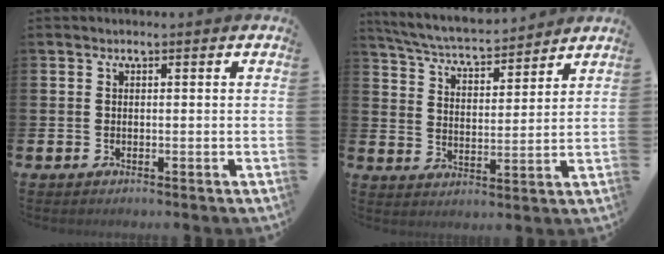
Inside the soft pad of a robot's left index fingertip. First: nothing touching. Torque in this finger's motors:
{"motor_torque": [-0.07, -0.23, 0.49, 0.19]}